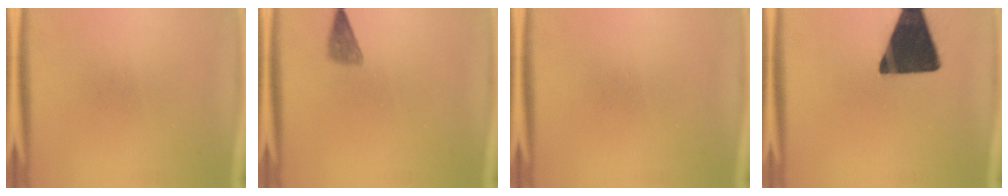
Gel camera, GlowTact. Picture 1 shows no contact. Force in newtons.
{"total": 2.1}
{"total": 0.0}
{"total": 18.2}